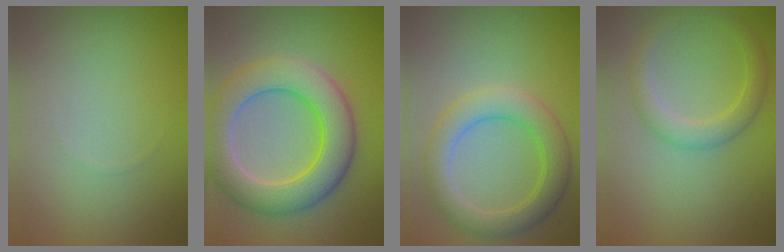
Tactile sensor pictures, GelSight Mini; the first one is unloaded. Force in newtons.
{"total": 8.1, "press": 8.0, "slide": 0.6}
{"total": 4.8, "press": 4.8, "slide": 0.2}
{"total": 2.7, "press": 2.7, "slide": 0.1}